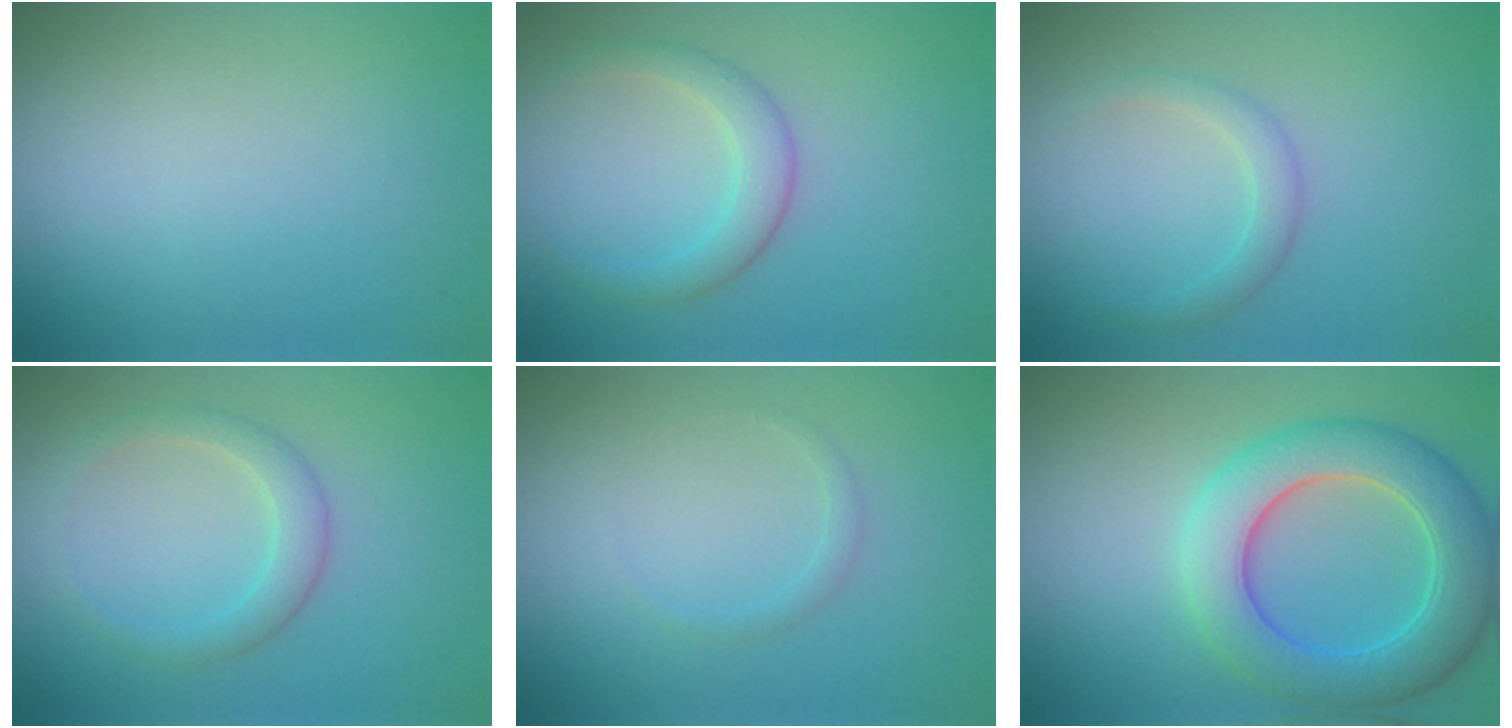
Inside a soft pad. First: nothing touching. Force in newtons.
{"total": 2.7, "press": 2.7, "slide": 0.2}
{"total": 1.7, "press": 1.7, "slide": 0.1}
{"total": 2.4, "press": 2.4, "slide": 0.1}
{"total": 0.8, "press": 0.8, "slide": 0.1}
{"total": 7.3, "press": 7.3, "slide": 0.2}